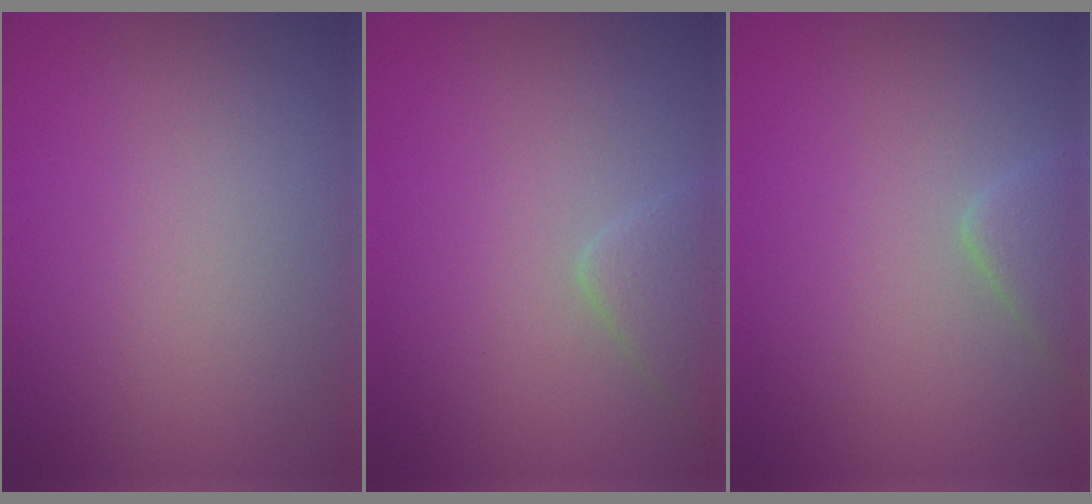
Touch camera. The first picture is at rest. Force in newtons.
{"total": 2.2, "press": 2.2, "slide": 0.1}
{"total": 2.1, "press": 2.1, "slide": 0.2}